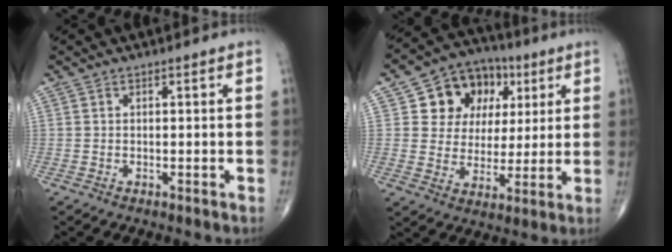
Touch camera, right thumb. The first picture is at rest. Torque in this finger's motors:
{"motor_torque": [0.17, 0.25, 0.62, 0.59, 0.12]}